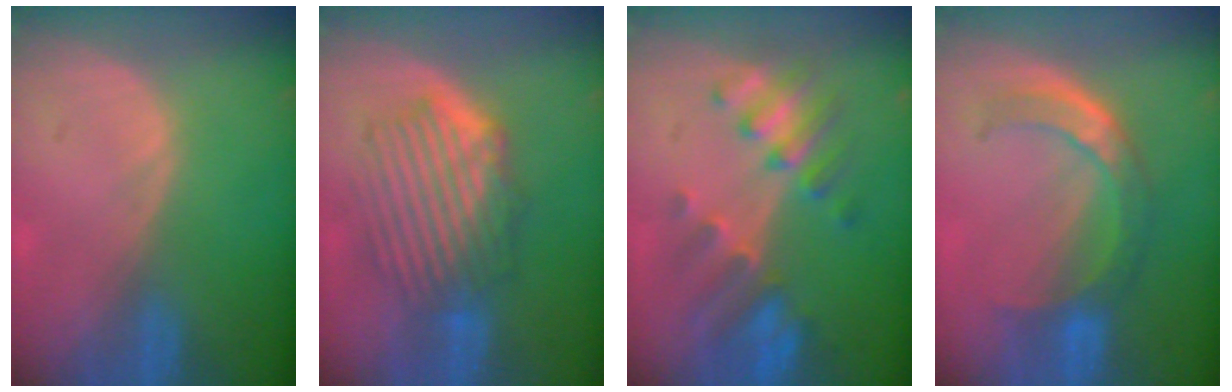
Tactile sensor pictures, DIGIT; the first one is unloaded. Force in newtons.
{"total": 8.7, "press": 7.9, "slide": 3.6}
{"total": 7.4, "press": 7.2, "slide": 1.9}
{"total": 7.0, "press": 6.3, "slide": 3.1}